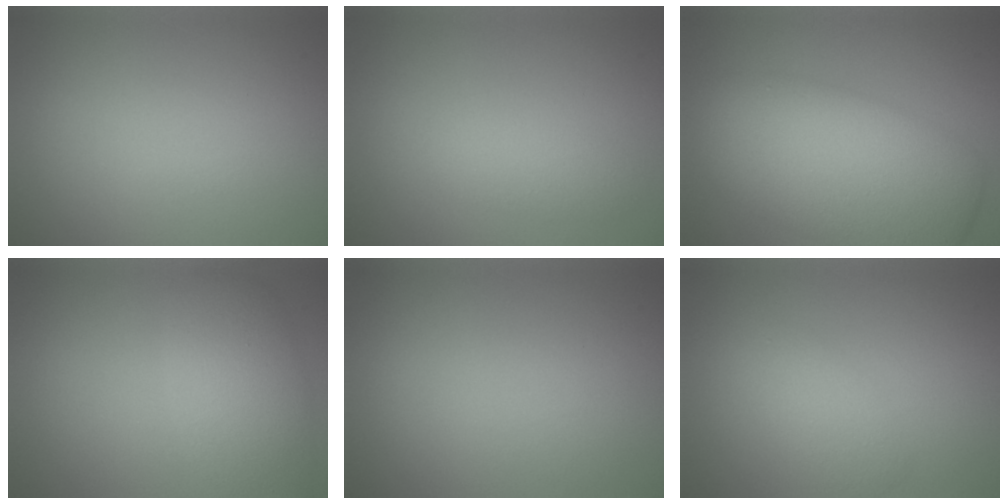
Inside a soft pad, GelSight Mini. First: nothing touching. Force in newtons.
{"total": 2.0, "press": 2.0, "slide": 0.1}
{"total": 10.5, "press": 10.5, "slide": 0.1}
{"total": 5.1, "press": 5.1, "slide": 0.2}
{"total": 0.0}
{"total": 2.6, "press": 2.6, "slide": 0.1}